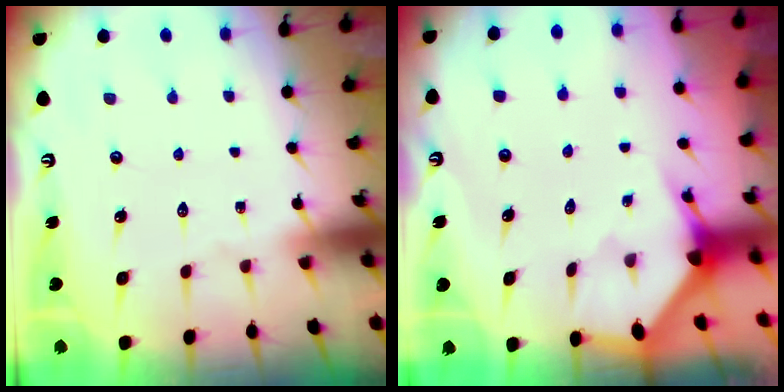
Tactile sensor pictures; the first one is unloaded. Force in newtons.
{"total": 2.3, "press": 2.3, "slide": 0.1}